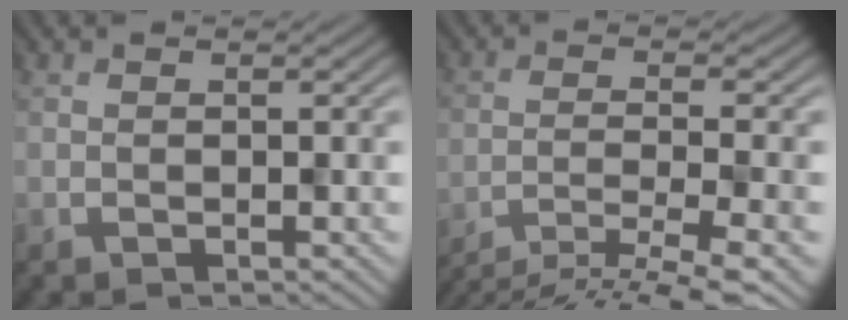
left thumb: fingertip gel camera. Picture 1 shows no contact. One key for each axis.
{"total": 10.6, "fx": -8.9, "fy": 1.1, "fz": 5.7, "tx": -0.093, "ty": -0.001, "tz": -0.135}